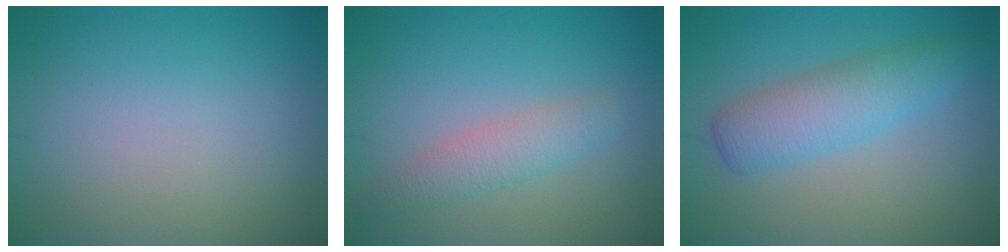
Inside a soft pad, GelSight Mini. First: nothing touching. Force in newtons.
{"total": 2.6, "press": 2.6, "slide": 0.2}
{"total": 4.4, "press": 4.4, "slide": 0.1}